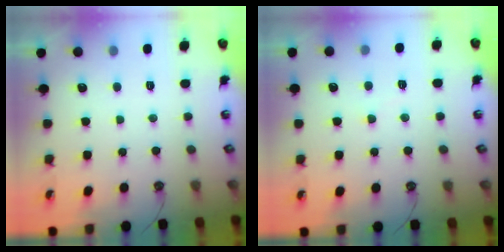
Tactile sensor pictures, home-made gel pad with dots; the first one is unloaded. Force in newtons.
{"total": 7.1, "press": 7.1, "slide": 0.3}